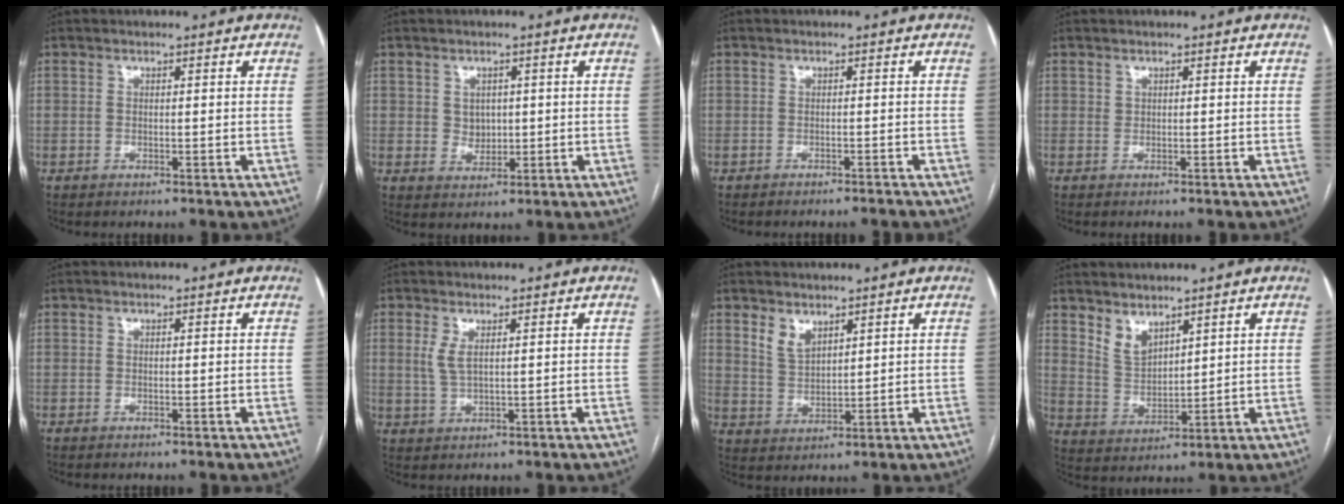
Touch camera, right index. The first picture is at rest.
{"total": 3.1, "force": [0.5, 2.6, 1.6], "torque": [-0.023, 0.002, 0.014]}
{"total": 2.6, "force": [-2.5, -0.2, 0.5], "torque": [-0.003, -0.003, -0.033]}
{"total": 0.0}
{"total": 0.0}
{"total": 2.6, "force": [1.0, 0.7, 2.4], "torque": [-0.059, -0.002, 0.026]}
{"total": 3.9, "force": [2.8, 1.9, 1.9], "torque": [-0.042, -0.002, 0.066]}
{"total": 4.9, "force": [3.8, 2.3, 2.0], "torque": [-0.045, -0.002, 0.089]}